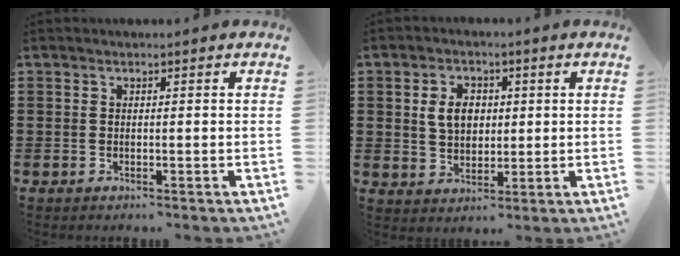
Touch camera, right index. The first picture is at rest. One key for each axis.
{"total": 5.1, "fx": 1.0, "fy": 3.7, "fz": 3.3, "tx": -0.076, "ty": 0.008, "tz": 0.011}